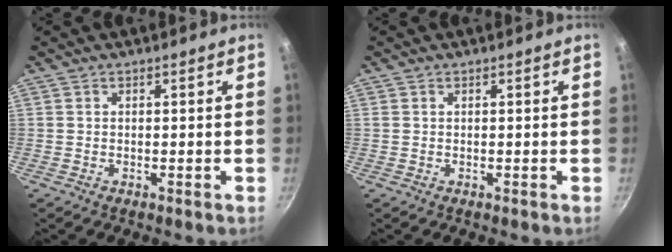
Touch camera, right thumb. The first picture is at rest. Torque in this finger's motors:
{"motor_torque": [-0.08, -0.32, -0.30, 0.13, -0.03]}